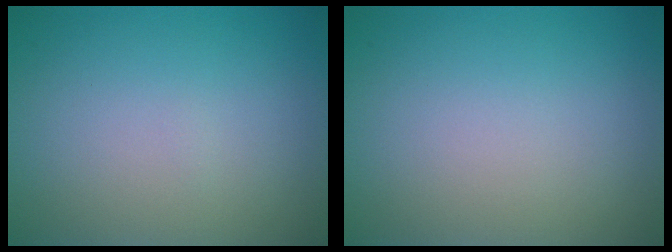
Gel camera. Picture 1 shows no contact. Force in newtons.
{"total": 0.0}